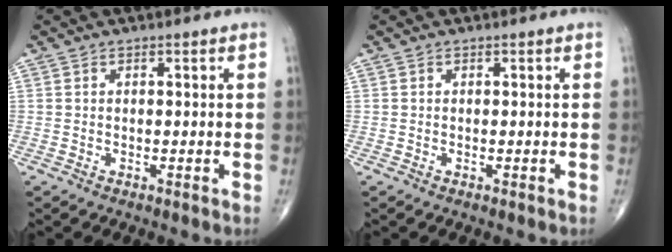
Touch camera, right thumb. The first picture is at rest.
{"total": 0.0}